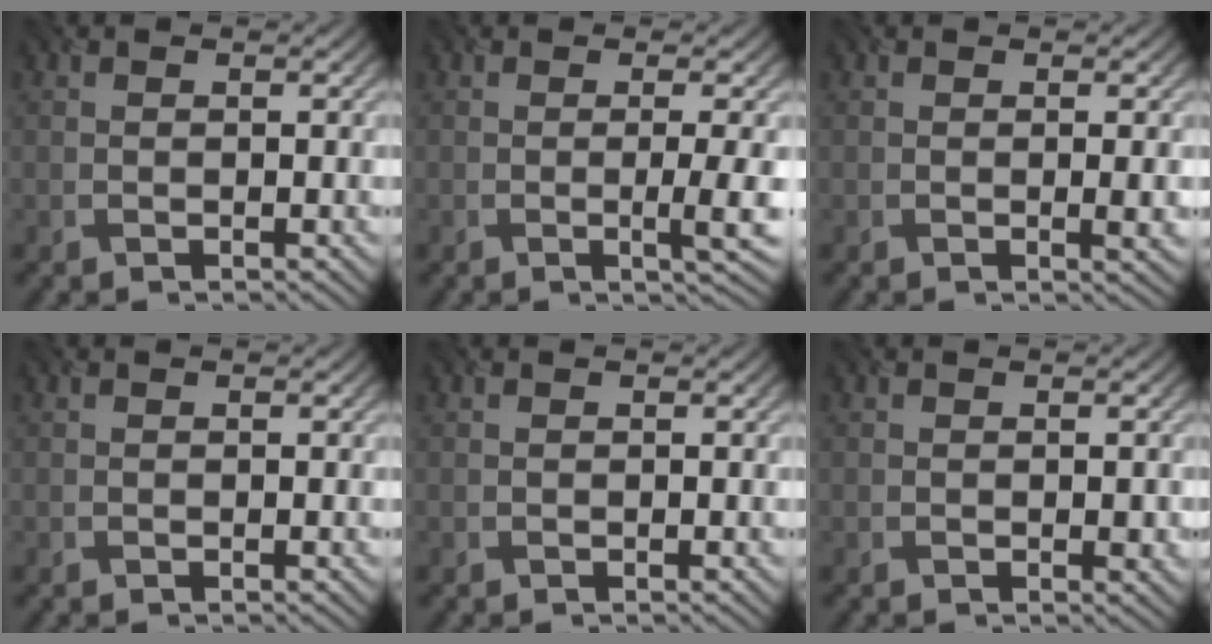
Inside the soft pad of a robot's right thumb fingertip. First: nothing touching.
{"total": 3.1, "force": [-0.2, 0.3, 3.1], "torque": [-0.057, 0.001, -0.005]}
{"total": 1.3, "force": [0.0, 0.1, 1.3], "torque": [-0.023, -0.003, -0.001]}
{"total": 0.0}
{"total": 0.0}
{"total": 1.0, "force": [-0.1, 0.6, 0.8], "torque": [-0.010, -0.005, 0.001]}